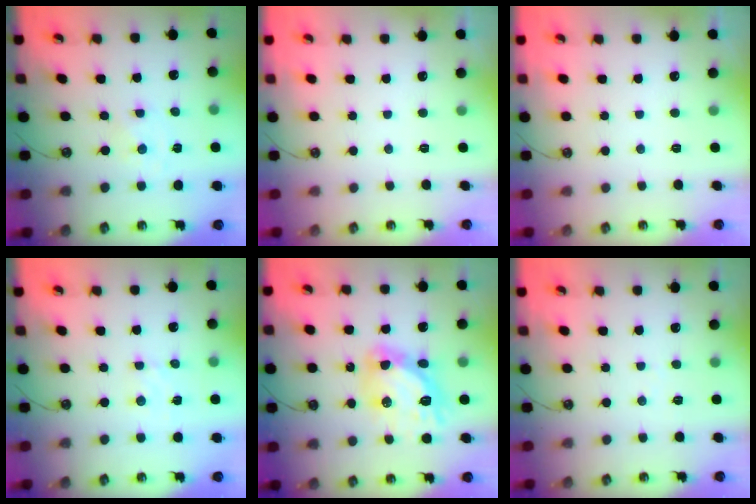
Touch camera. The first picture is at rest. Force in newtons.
{"total": 0.0}
{"total": 0.0}
{"total": 3.3, "press": 3.2, "slide": 0.4}
{"total": 14.3, "press": 14.2, "slide": 1.7}
{"total": 3.4, "press": 3.4, "slide": 0.3}